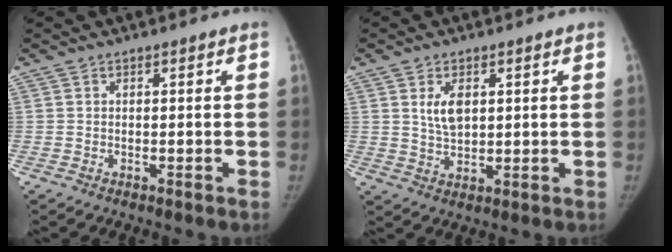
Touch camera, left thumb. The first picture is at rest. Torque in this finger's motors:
{"motor_torque": [-0.02, 0.06, 0.05, 0.06, 0.01]}